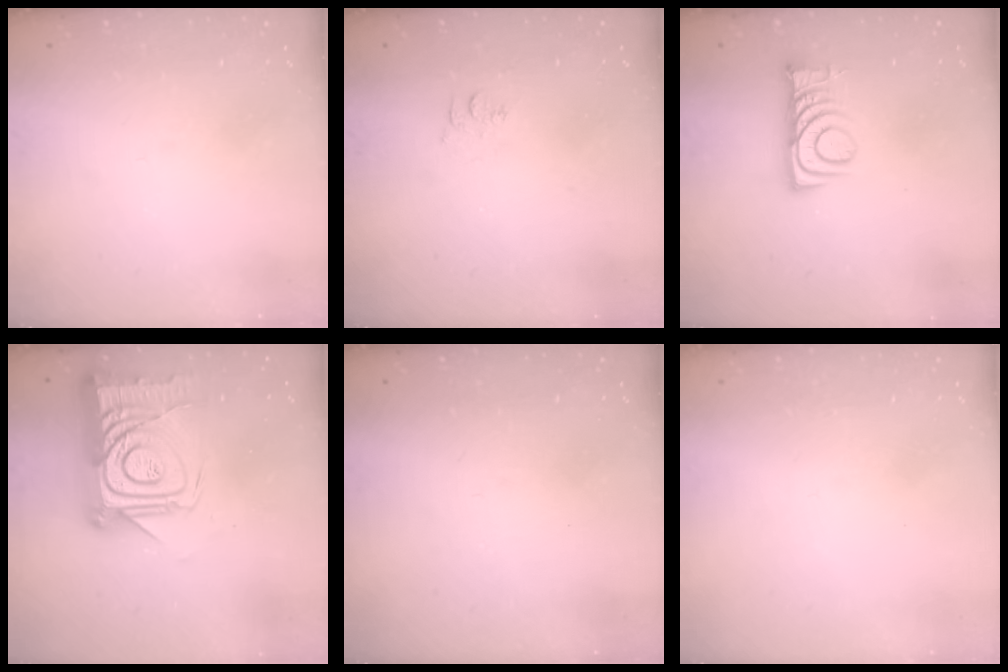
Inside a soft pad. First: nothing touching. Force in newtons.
{"total": 4.5, "press": 4.5, "slide": 0.7}
{"total": 8.1, "press": 8.1, "slide": 0.9}
{"total": 22.4, "press": 22.4, "slide": 1.7}
{"total": 2.1, "press": 2.0, "slide": 0.4}
{"total": 1.7, "press": 1.7, "slide": 0.1}